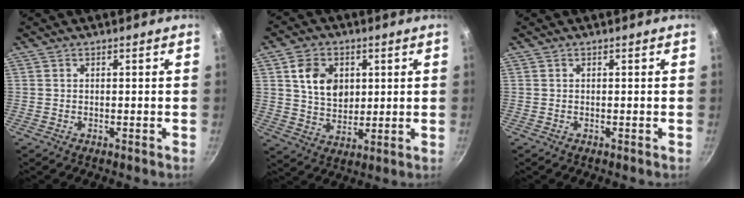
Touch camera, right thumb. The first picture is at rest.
{"total": 9.5, "force": [2.5, 7.3, 5.6], "torque": [-0.070, -0.010, 0.047]}
{"total": 0.0}